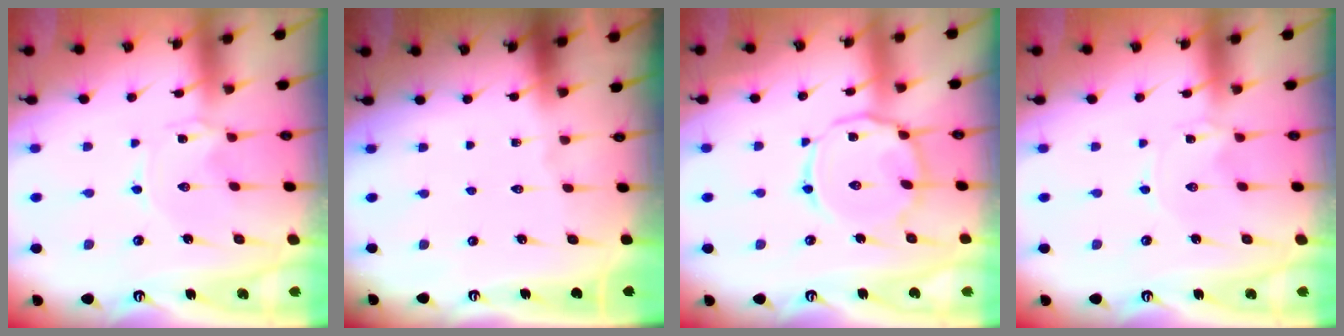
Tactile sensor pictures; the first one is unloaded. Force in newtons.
{"total": 0.0}
{"total": 11.1, "press": 11.1, "slide": 1.0}
{"total": 0.0}